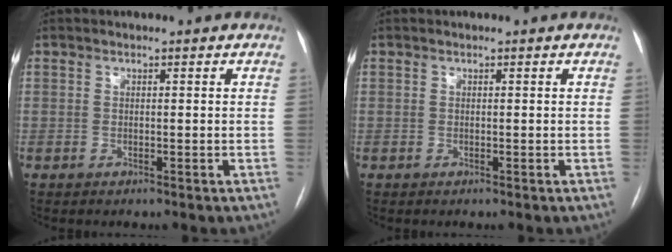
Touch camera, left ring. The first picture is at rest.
{"total": 0.0}